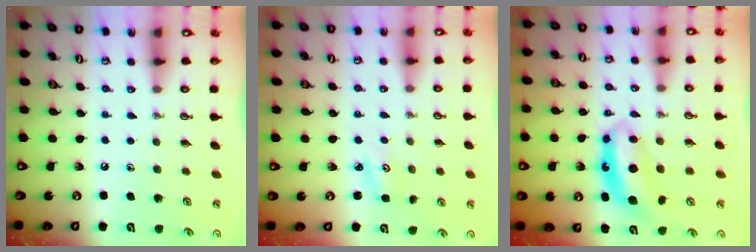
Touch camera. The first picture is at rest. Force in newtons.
{"total": 2.9, "press": 2.9, "slide": 0.3}
{"total": 7.0, "press": 7.0, "slide": 0.2}